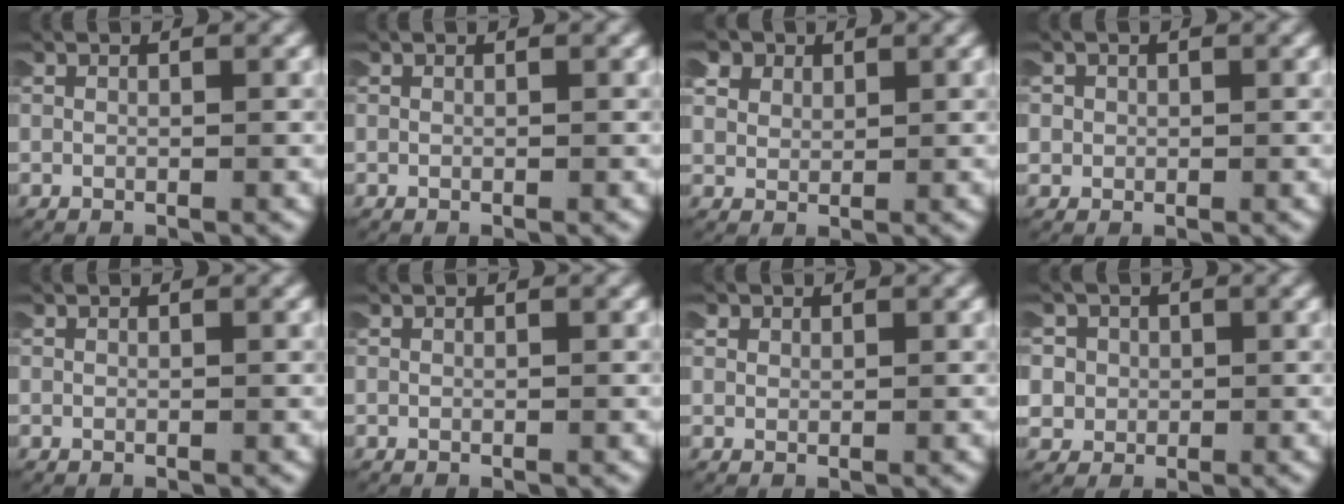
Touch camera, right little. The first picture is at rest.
{"total": 0.0}
{"total": 3.7, "force": [2.1, 2.5, 1.6], "torque": [-0.045, -0.003, 0.036]}
{"total": 1.7, "force": [0.0, 1.7, 0.0], "torque": [-0.008, 0.005, -0.006]}
{"total": 0.0}
{"total": 0.0}
{"total": 1.2, "force": [0.6, 1.0, 0.3], "torque": [-0.014, 0.001, 0.009]}
{"total": 6.2, "force": [0.0, 5.9, 1.9], "torque": [-0.072, -0.015, -0.003]}